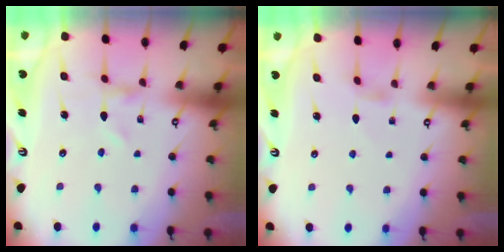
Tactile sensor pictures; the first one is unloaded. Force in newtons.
{"total": 2.4, "press": 2.3, "slide": 0.4}